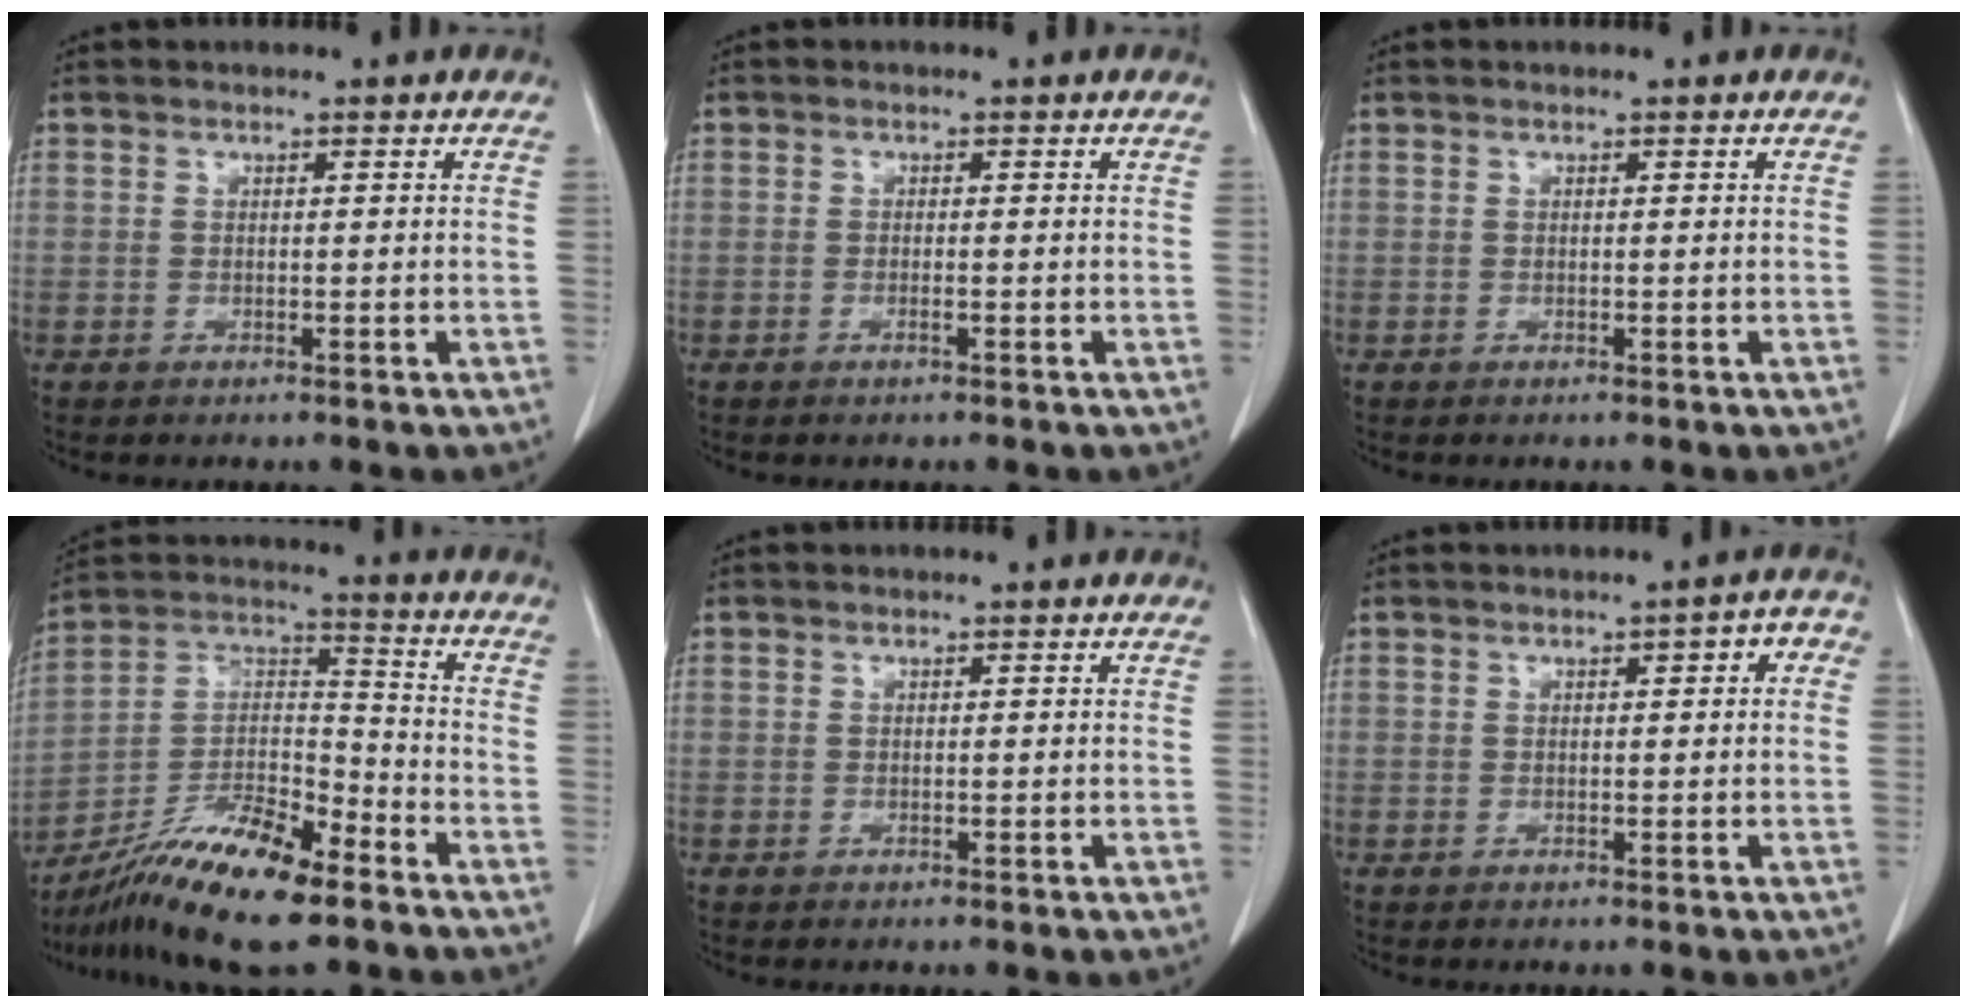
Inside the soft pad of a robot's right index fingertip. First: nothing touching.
{"total": 0.8, "force": [-0.4, 0.0, 0.7], "torque": [-0.014, 0.000, -0.006]}
{"total": 0.0}
{"total": 16.4, "force": [-11.8, 3.2, 11.0], "torque": [-0.211, 0.005, -0.208]}
{"total": 0.0}
{"total": 3.0, "force": [0.6, 1.1, 2.7], "torque": [-0.028, 0.019, 0.004]}